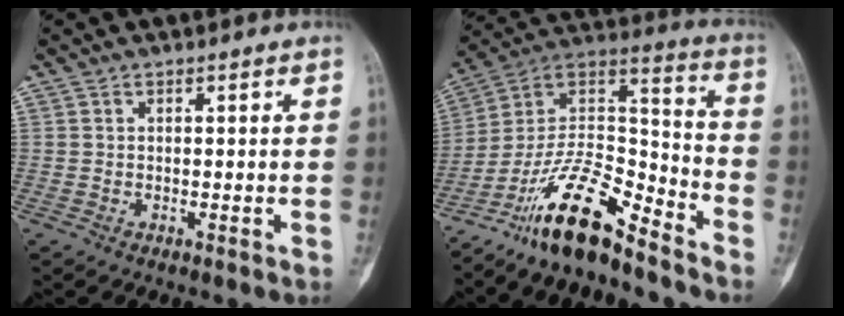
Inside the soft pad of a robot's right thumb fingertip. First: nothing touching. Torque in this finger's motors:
{"motor_torque": [0.73, 0.31, 1.48, -1.29, 0.13]}